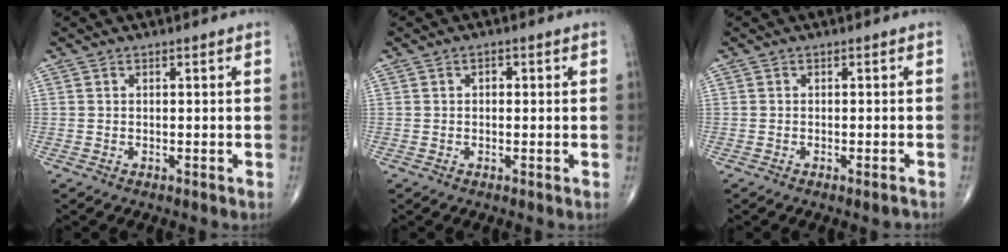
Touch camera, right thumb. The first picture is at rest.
{"total": 1.2, "force": [0.2, 0.8, 0.8], "torque": [-0.008, 0.003, 0.002]}
{"total": 1.1, "force": [-0.8, 0.0, 0.7], "torque": [-0.013, 0.001, -0.011]}